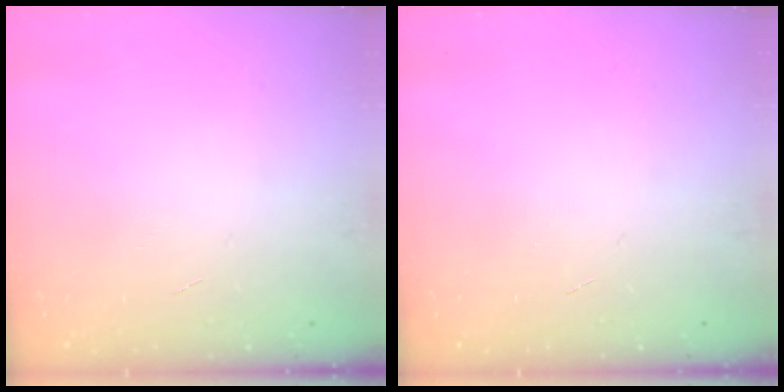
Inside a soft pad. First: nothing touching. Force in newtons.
{"total": 0.0}